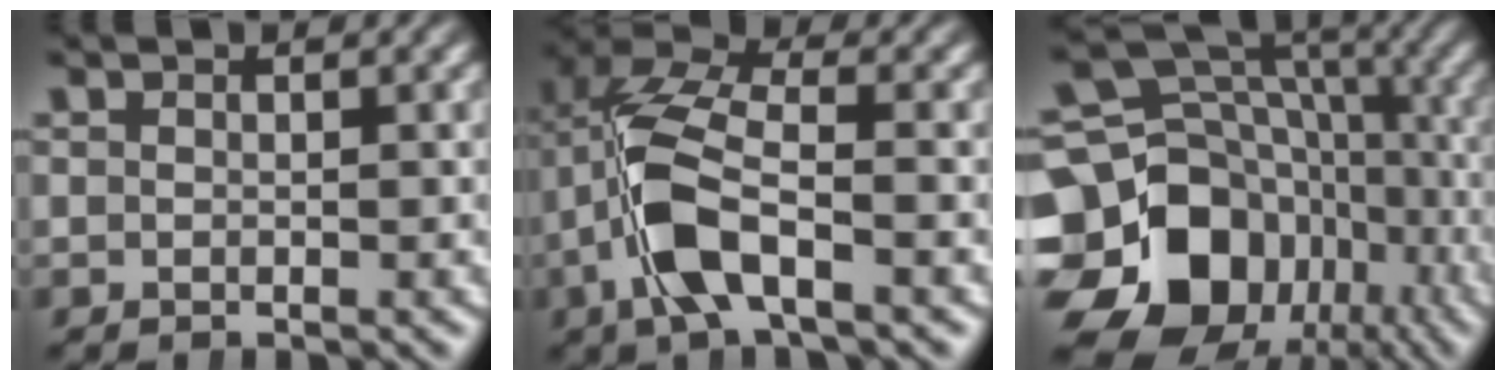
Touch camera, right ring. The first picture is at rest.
{"total": 6.7, "force": [0.4, 3.6, 5.7], "torque": [-0.139, -0.009, 0.007]}
{"total": 18.6, "force": [-5.1, 14.7, 10.2], "torque": [-0.172, -0.064, -0.063]}